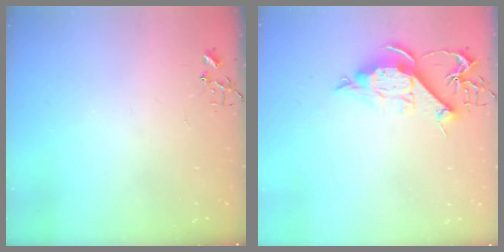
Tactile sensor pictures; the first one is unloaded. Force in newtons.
{"total": 10.6, "press": 10.6, "slide": 0.4}